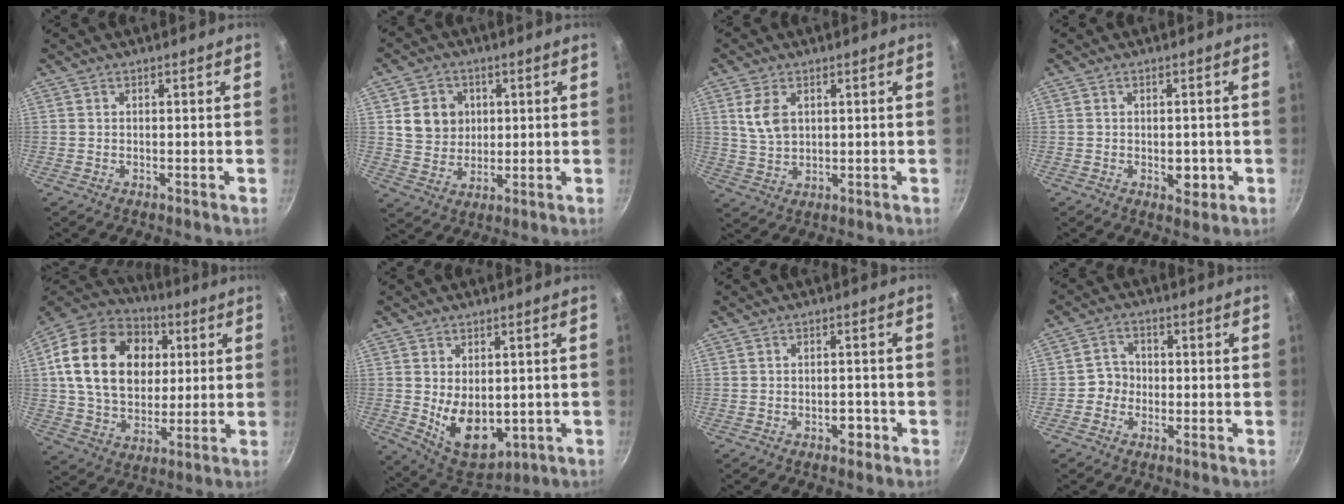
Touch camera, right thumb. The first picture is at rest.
{"total": 8.2, "force": [1.9, 7.3, 3.2], "torque": [-0.025, -0.004, 0.035]}
{"total": 6.2, "force": [2.0, 3.9, 4.3], "torque": [-0.077, -0.010, 0.043]}
{"total": 3.6, "force": [-0.8, 2.2, 2.8], "torque": [-0.019, 0.002, -0.007]}
{"total": 23.9, "force": [4.9, 17.6, 15.4], "torque": [-0.245, 0.008, 0.082]}
{"total": 11.2, "force": [-0.5, 7.2, 8.5], "torque": [-0.108, -0.024, 0.017]}
{"total": 2.6, "force": [-1.3, 1.6, 1.6], "torque": [-0.012, 0.012, -0.016]}
{"total": 3.7, "force": [-1.0, 3.4, 1.0], "torque": [0.014, 0.015, -0.026]}